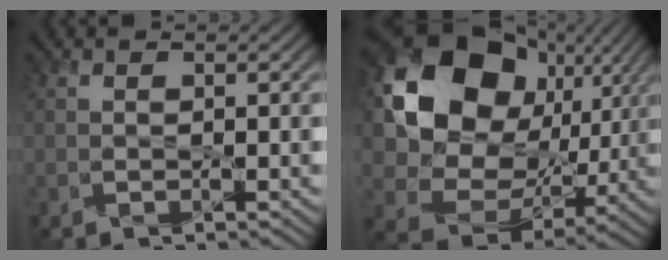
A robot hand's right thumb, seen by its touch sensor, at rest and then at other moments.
{"total": 17.2, "force": [5.2, 13.7, 9.2], "torque": [-0.205, 0.012, 0.105]}